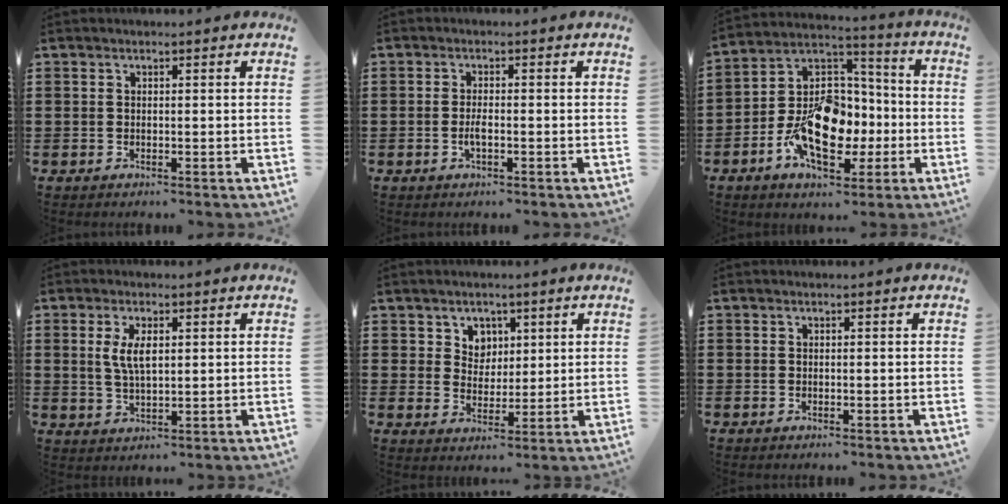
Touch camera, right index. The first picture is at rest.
{"total": 2.0, "force": [-0.7, 0.5, 1.8], "torque": [-0.041, -0.002, -0.014]}
{"total": 14.8, "force": [-4.5, 9.8, 10.1], "torque": [-0.210, 0.006, -0.082]}
{"total": 4.6, "force": [1.1, 1.9, 4.1], "torque": [-0.085, 0.008, 0.017]}
{"total": 4.2, "force": [2.3, 3.5, 0.4], "torque": [-0.021, 0.007, 0.039]}
{"total": 0.0}